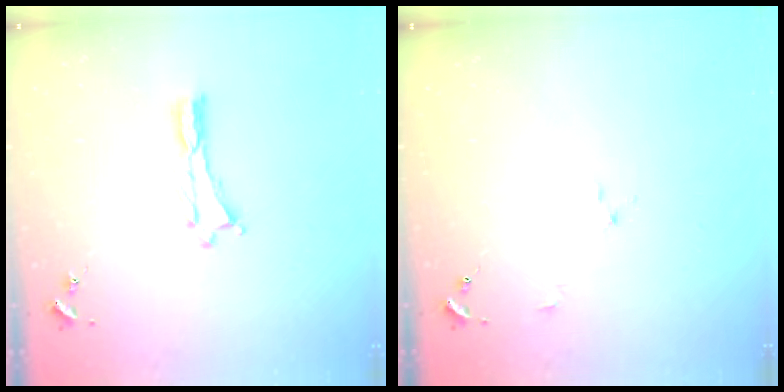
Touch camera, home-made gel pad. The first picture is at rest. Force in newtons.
{"total": 2.2, "press": 2.2, "slide": 0.2}